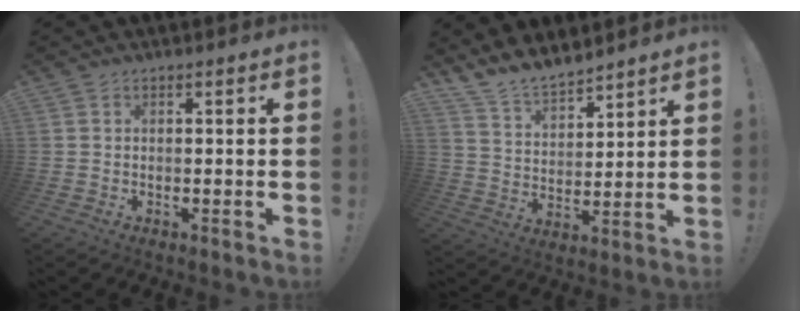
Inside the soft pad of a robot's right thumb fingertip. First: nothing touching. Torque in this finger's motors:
{"motor_torque": [0.01, 0.02, 0.79, 0.78, 0.16]}